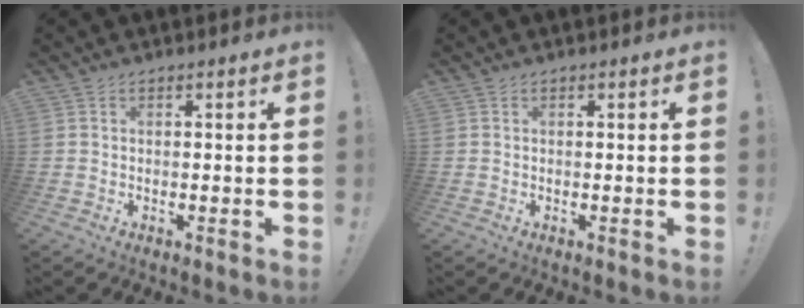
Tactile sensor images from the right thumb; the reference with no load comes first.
{"total": 0.0}